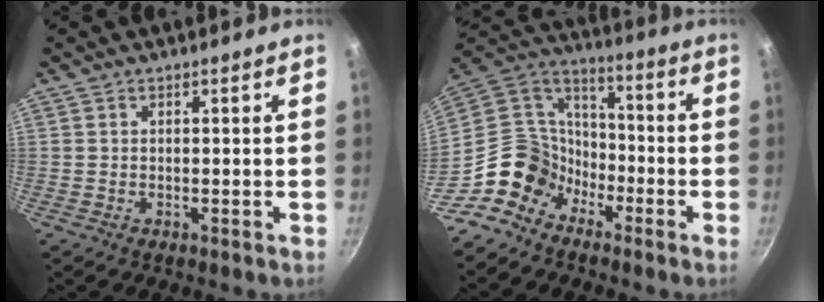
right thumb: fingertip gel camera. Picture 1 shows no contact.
{"total": 12.8, "force": [-7.8, 9.4, 3.6], "torque": [-0.021, 0.080, -0.170]}